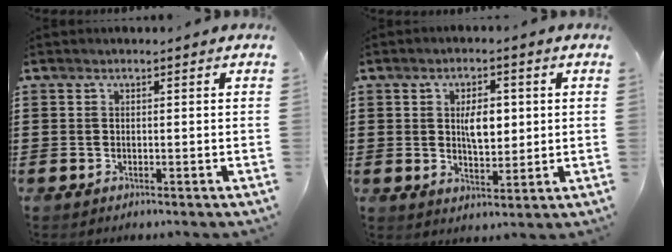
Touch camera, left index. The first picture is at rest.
{"total": 5.2, "force": [0.8, 2.6, 4.4], "torque": [-0.076, 0.004, 0.008]}